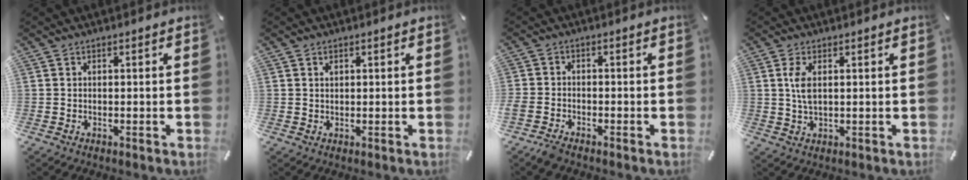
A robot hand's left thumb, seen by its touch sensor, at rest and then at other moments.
{"total": 1.2, "force": [0.5, 0.9, 0.5], "torque": [-0.011, 0.004, 0.009]}
{"total": 3.0, "force": [-2.6, 1.1, 1.0], "torque": [-0.030, 0.010, -0.053]}
{"total": 3.3, "force": [0.9, 1.4, 2.9], "torque": [-0.069, 0.004, 0.011]}